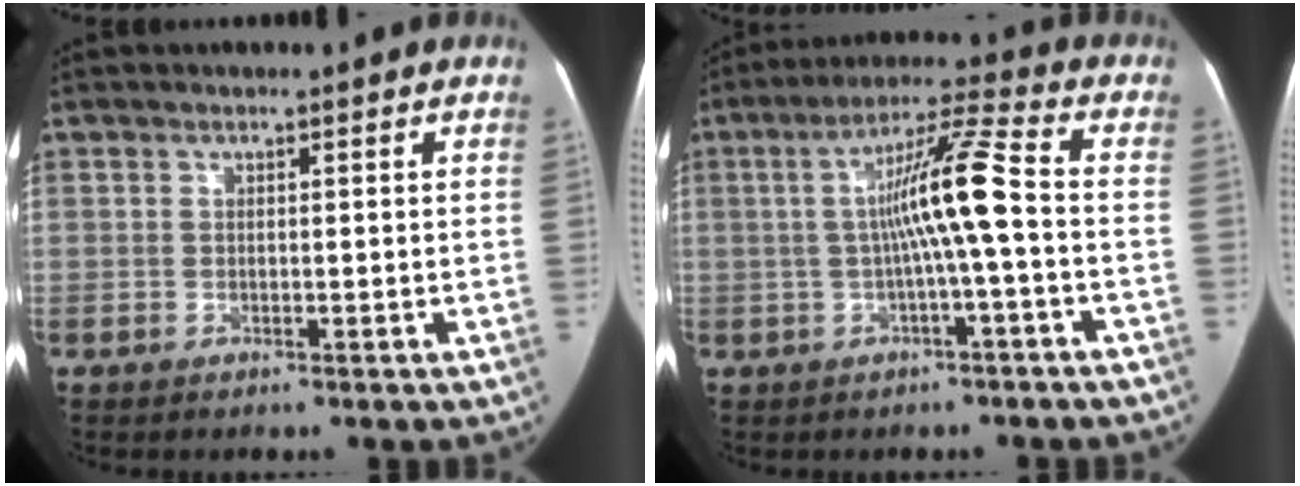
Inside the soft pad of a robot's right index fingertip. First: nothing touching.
{"total": 9.7, "force": [-0.7, -0.7, 9.7], "torque": [-0.172, 0.020, -0.017]}